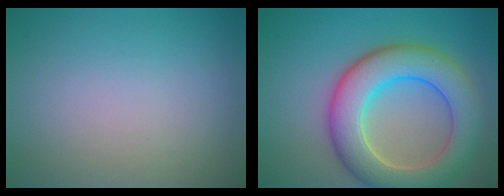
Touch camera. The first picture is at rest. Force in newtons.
{"total": 8.9, "press": 8.8, "slide": 0.7}